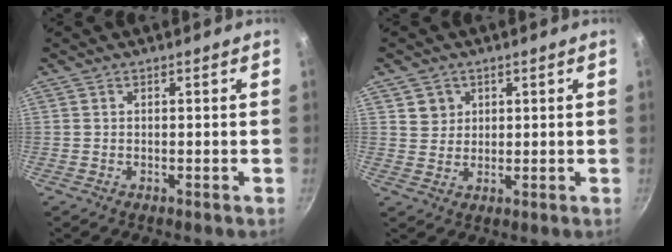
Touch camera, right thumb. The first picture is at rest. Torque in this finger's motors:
{"motor_torque": [-0.50, 0.71, 0.24, -0.19, -0.01]}